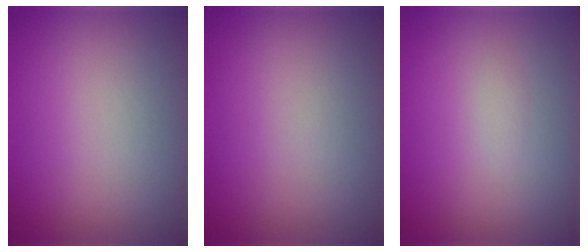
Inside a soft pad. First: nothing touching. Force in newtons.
{"total": 0.5, "press": 0.5, "slide": 0.1}
{"total": 0.6, "press": 0.6, "slide": 0.1}